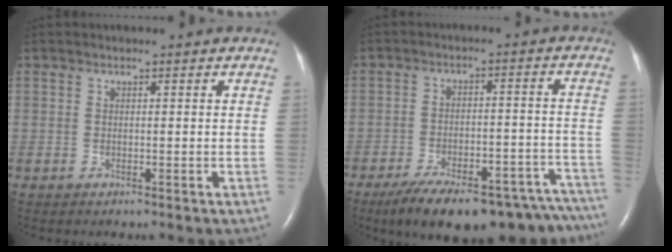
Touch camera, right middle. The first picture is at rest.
{"total": 23.5, "force": [-19.6, 7.1, 10.9], "torque": [-0.112, 0.013, -0.258]}